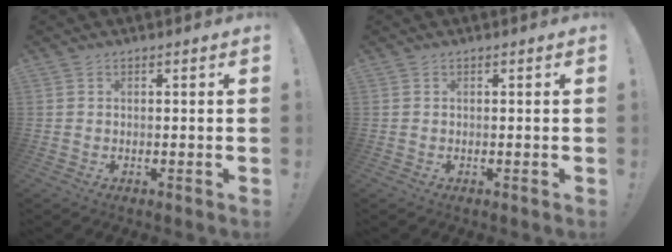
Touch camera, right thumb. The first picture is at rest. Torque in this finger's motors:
{"motor_torque": [0.00, 0.00, -0.03, 0.04, 0.00]}